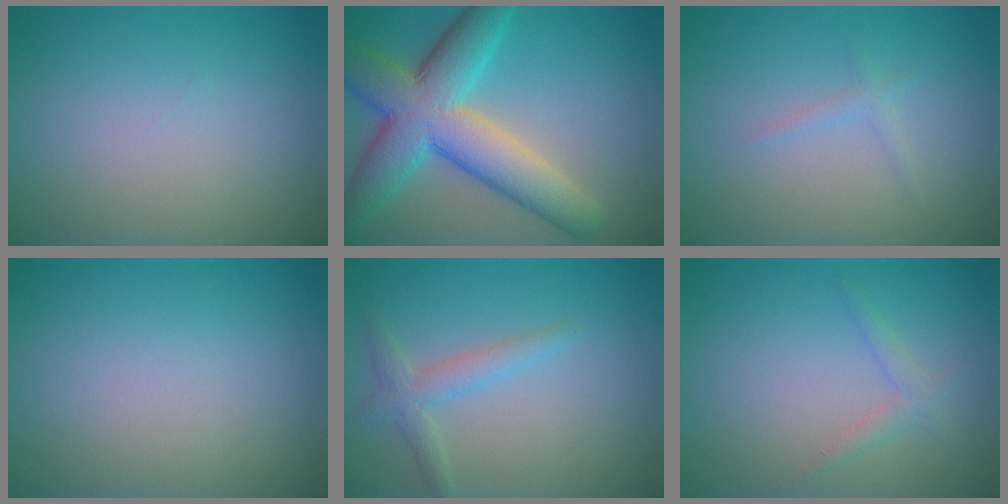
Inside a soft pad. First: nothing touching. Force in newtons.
{"total": 9.7, "press": 9.7, "slide": 0.4}
{"total": 0.9, "press": 0.9, "slide": 0.1}
{"total": 0.0}
{"total": 2.2, "press": 2.2, "slide": 0.1}
{"total": 1.3, "press": 1.3, "slide": 0.1}